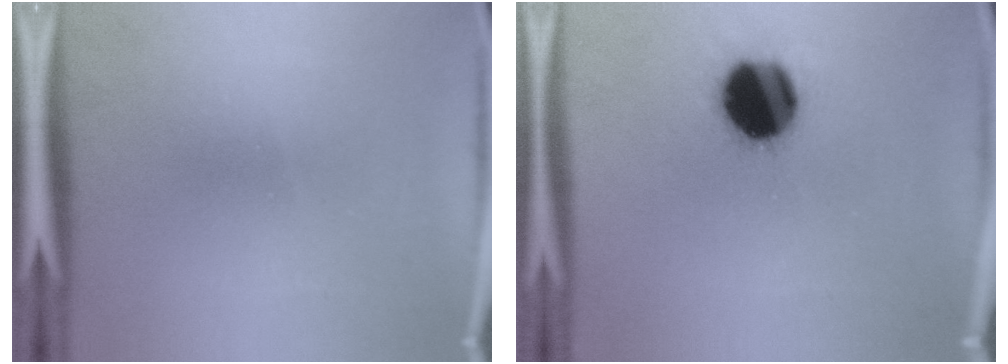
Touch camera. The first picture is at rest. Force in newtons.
{"total": 17.9}